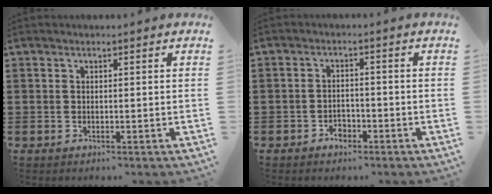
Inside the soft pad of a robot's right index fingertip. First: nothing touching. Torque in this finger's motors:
{"motor_torque": [1.59, 0.54, -0.04, -0.01]}